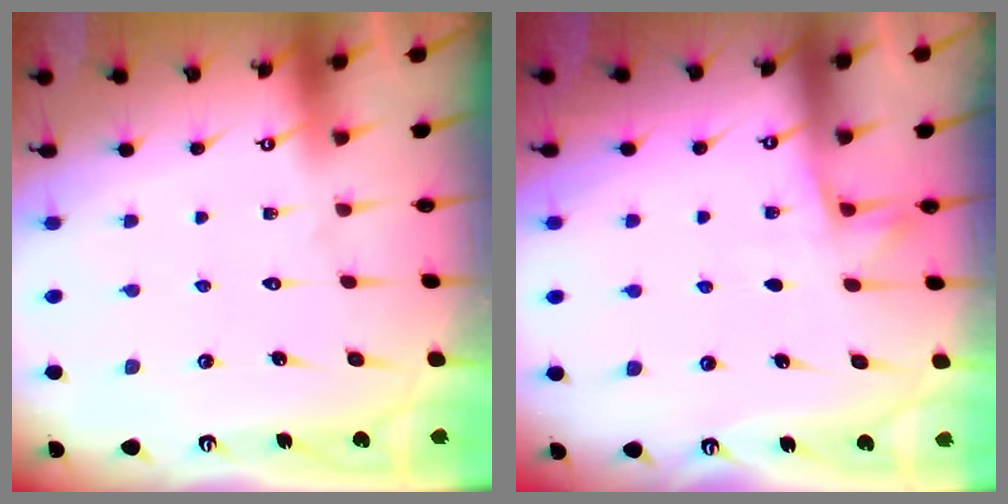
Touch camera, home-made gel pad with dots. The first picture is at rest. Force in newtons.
{"total": 5.8, "press": 5.8, "slide": 0.3}